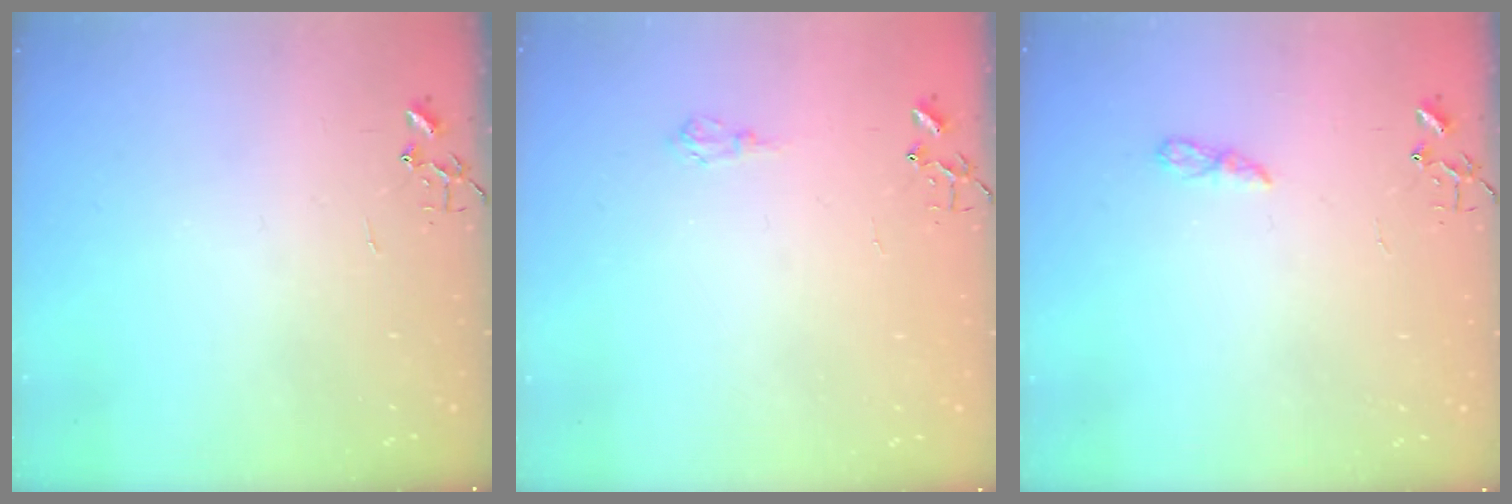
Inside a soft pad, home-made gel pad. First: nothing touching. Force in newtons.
{"total": 5.5, "press": 5.5, "slide": 0.7}
{"total": 5.4, "press": 5.4, "slide": 0.6}